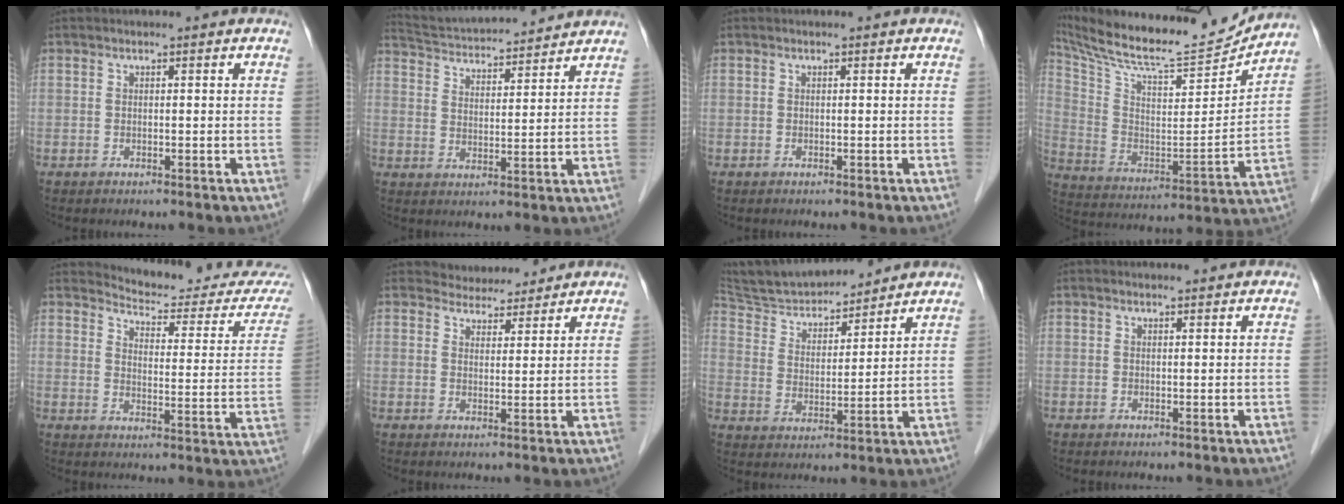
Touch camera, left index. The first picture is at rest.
{"total": 14.7, "force": [13.9, 1.5, 4.5], "torque": [-0.084, 0.024, 0.219]}
{"total": 0.0}
{"total": 22.7, "force": [21.2, 1.9, 7.8], "torque": [-0.155, -0.045, 0.332]}
{"total": 17.0, "force": [16.7, 1.9, 2.6], "torque": [-0.020, -0.088, 0.182]}
{"total": 4.4, "force": [4.2, 1.1, -0.2], "torque": [0.000, 0.008, 0.066]}
{"total": 13.4, "force": [12.6, 2.5, 4.0], "torque": [-0.069, 0.007, 0.223]}
{"total": 1.1, "force": [1.1, 0.1, 0.2], "torque": [-0.008, 0.006, 0.021]}